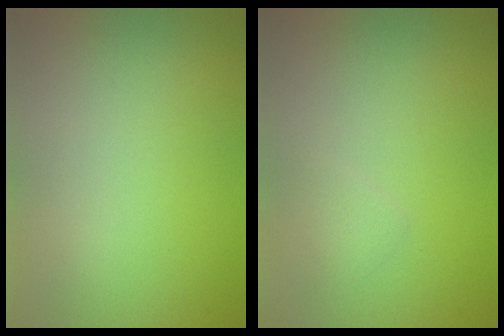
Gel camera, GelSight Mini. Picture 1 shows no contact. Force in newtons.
{"total": 0.7, "press": 0.7, "slide": 0.0}